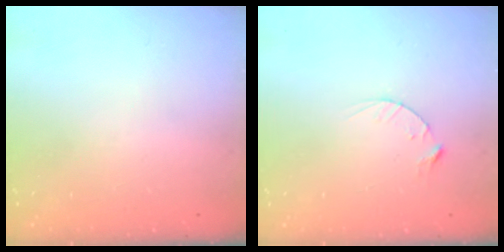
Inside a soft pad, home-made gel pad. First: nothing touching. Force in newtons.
{"total": 2.8, "press": 2.8, "slide": 0.4}